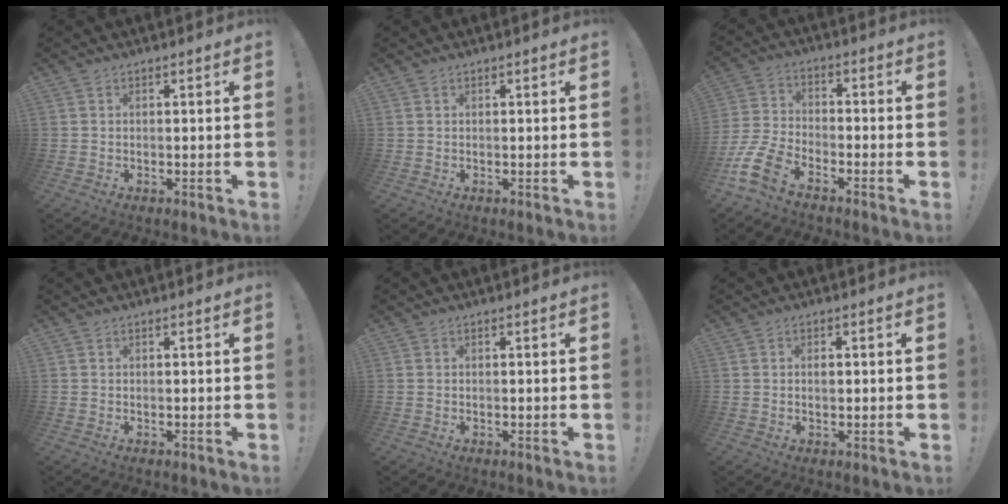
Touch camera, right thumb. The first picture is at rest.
{"total": 0.0}
{"total": 10.9, "force": [-7.5, 5.4, 5.8], "torque": [-0.131, 0.031, -0.141]}
{"total": 0.0}
{"total": 0.0}
{"total": 1.2, "force": [-0.1, 0.5, 1.1], "torque": [-0.017, 0.001, -0.003]}